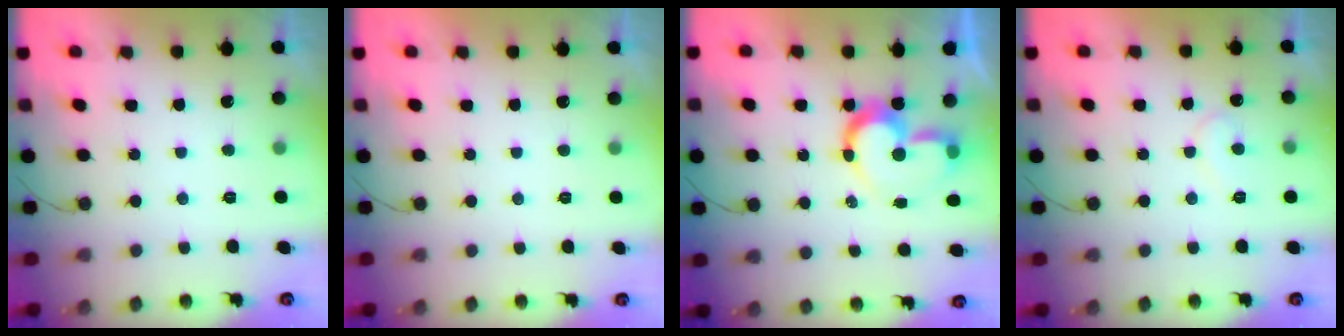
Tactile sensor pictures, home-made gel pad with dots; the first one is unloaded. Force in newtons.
{"total": 1.9, "press": 1.9, "slide": 0.1}
{"total": 12.1, "press": 12.0, "slide": 1.0}
{"total": 6.8, "press": 6.7, "slide": 0.6}